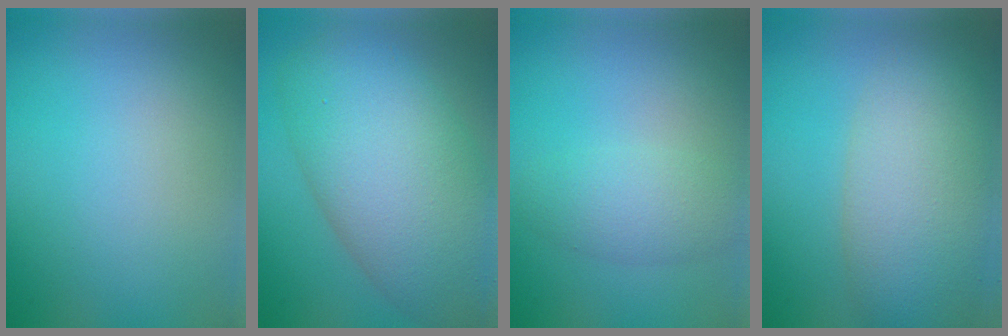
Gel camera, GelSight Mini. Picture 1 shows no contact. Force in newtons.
{"total": 11.8, "press": 11.8, "slide": 0.5}
{"total": 2.8, "press": 2.8, "slide": 0.2}
{"total": 7.7, "press": 7.7, "slide": 0.6}